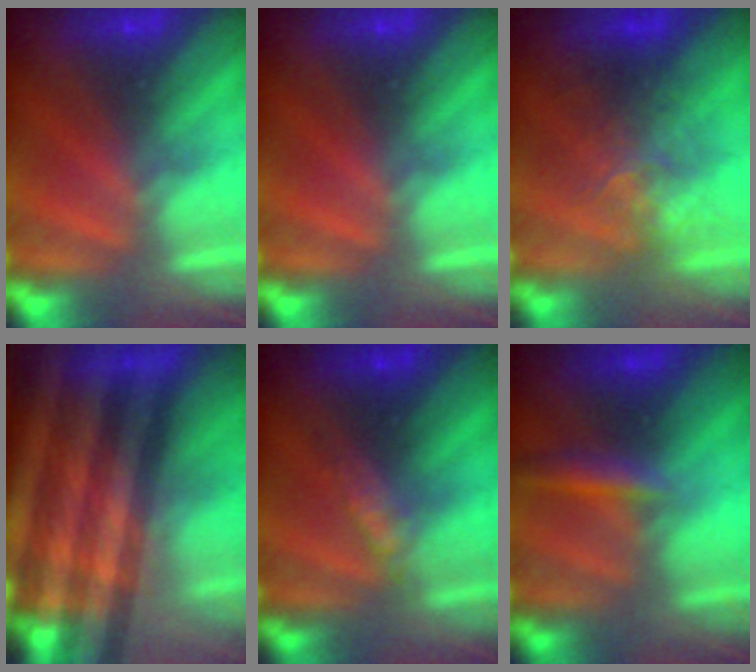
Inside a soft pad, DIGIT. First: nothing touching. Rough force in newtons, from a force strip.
{"total": 0.0}
{"total": 2.4}
{"total": 9.6}
{"total": 2.9}
{"total": 2.8}